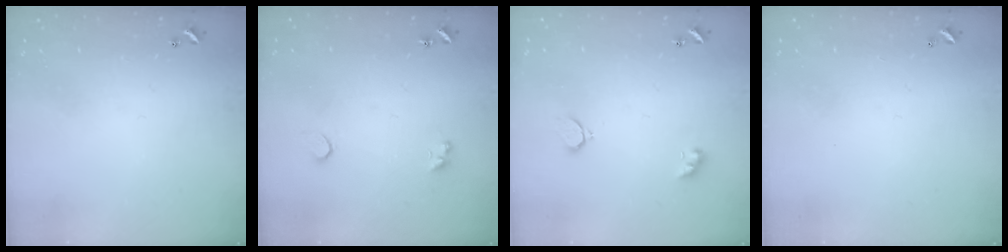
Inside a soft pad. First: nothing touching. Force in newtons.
{"total": 2.6, "press": 2.2, "slide": 1.2}
{"total": 3.3, "press": 3.3, "slide": 0.6}
{"total": 2.9, "press": 2.9, "slide": 0.1}